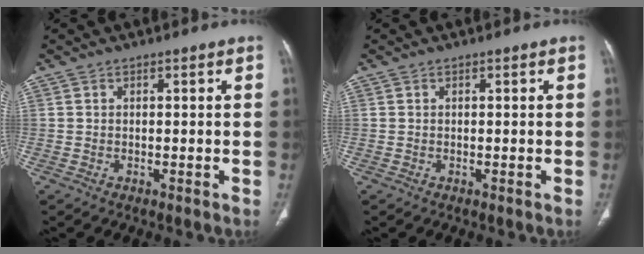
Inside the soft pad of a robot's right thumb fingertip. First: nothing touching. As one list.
[{"total": 0.0}]